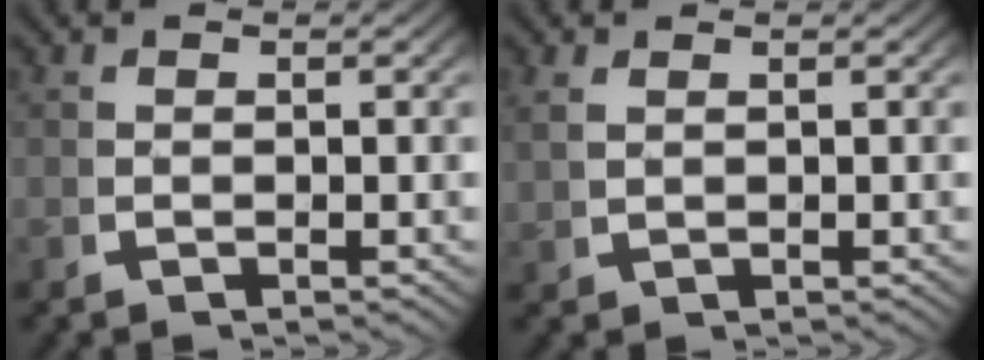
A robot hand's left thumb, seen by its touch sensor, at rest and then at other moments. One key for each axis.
{"total": 1.0, "fx": 0.9, "fy": 0.2, "fz": 0.5, "tx": -0.011, "ty": 0.007, "tz": 0.024}